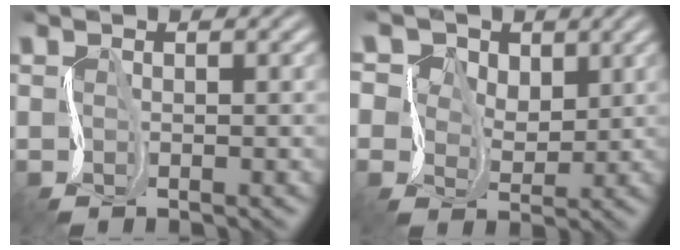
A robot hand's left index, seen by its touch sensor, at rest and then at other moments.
{"total": 9.2, "force": [4.8, 6.4, 4.4], "torque": [-0.077, 0.040, 0.046]}